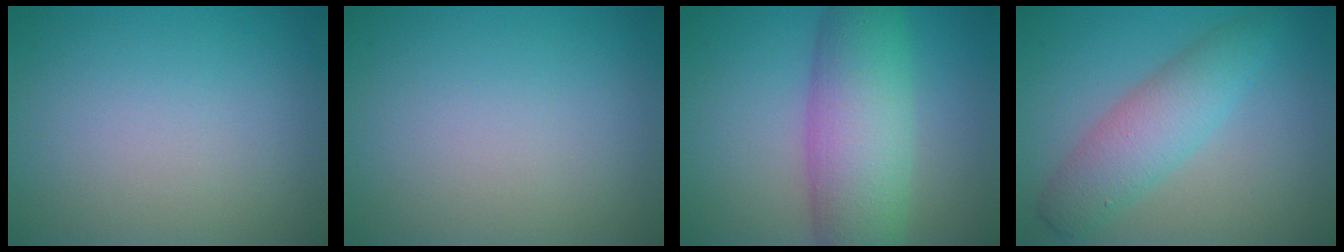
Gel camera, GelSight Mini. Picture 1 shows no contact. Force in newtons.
{"total": 0.0}
{"total": 8.5, "press": 8.5, "slide": 0.1}
{"total": 4.5, "press": 4.5, "slide": 0.1}